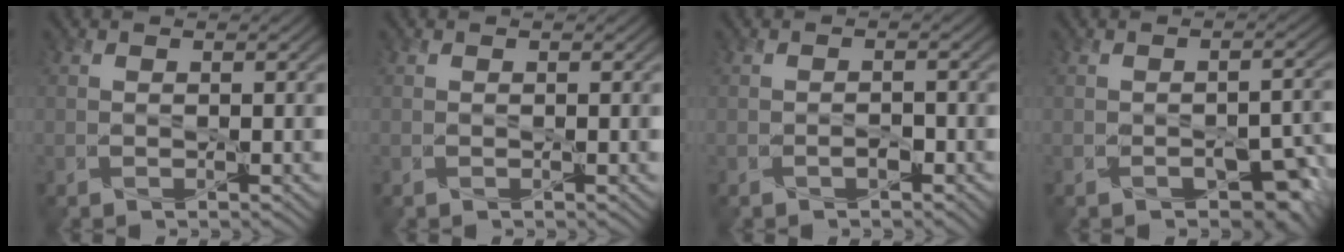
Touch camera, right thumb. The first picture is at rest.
{"total": 0.0}
{"total": 1.2, "force": [-0.7, 0.6, 0.7], "torque": [-0.013, 0.001, -0.013]}
{"total": 4.8, "force": [-2.5, 2.6, 3.1], "torque": [-0.040, -0.002, -0.026]}